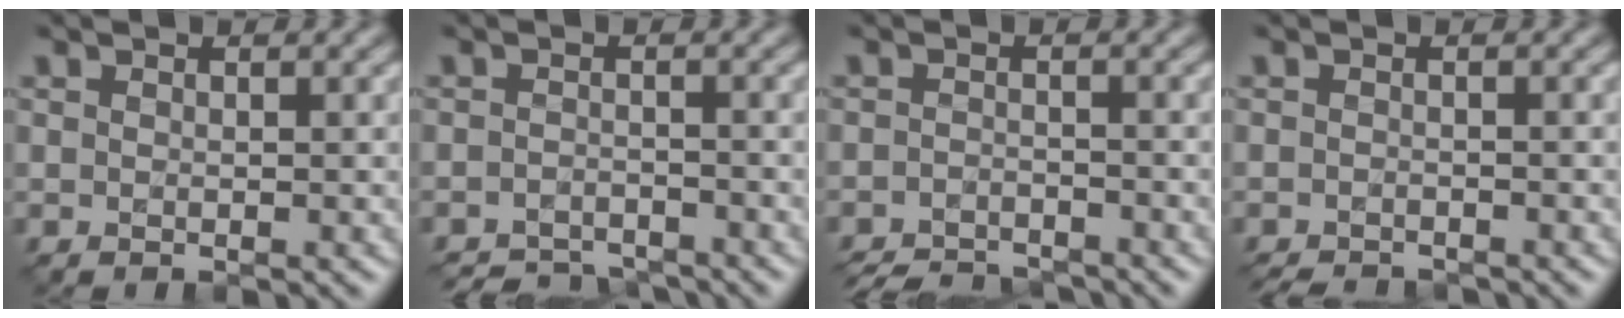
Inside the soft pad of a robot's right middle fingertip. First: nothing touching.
{"total": 4.5, "force": [-4.5, 0.6, 0.5], "torque": [-0.003, -0.010, -0.072]}
{"total": 5.0, "force": [-4.8, 0.7, 1.0], "torque": [-0.015, -0.012, -0.082]}
{"total": 2.9, "force": [-2.9, 0.3, 0.6], "torque": [-0.005, -0.012, -0.044]}